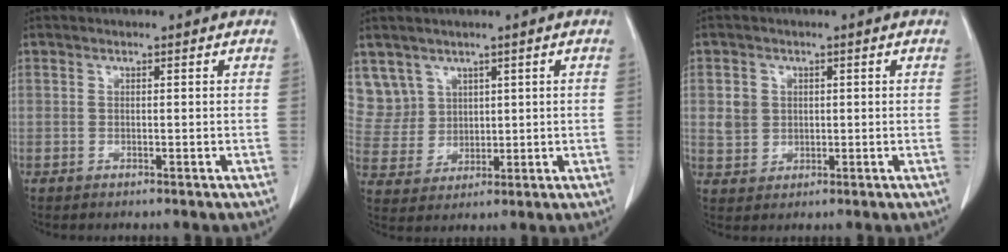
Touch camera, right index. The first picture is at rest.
{"total": 7.4, "force": [4.3, 6.0, -0.1], "torque": [0.001, 0.014, 0.102]}
{"total": 4.2, "force": [0.8, 3.8, 1.7], "torque": [-0.036, 0.014, 0.025]}